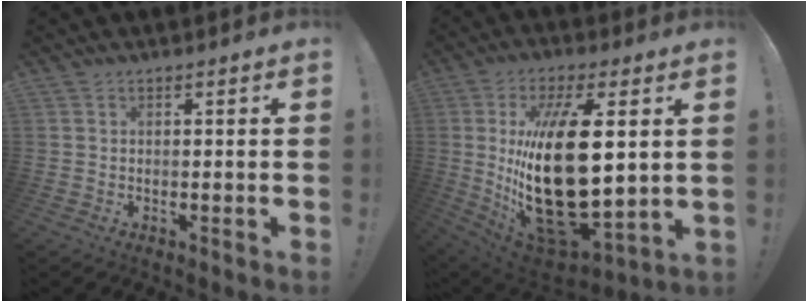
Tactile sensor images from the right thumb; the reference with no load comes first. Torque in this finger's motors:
{"motor_torque": [1.88, 3.12, 2.77, 0.00, 1.05]}